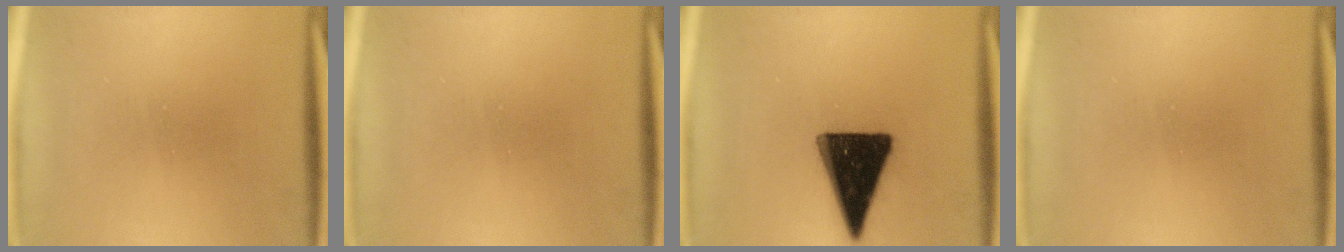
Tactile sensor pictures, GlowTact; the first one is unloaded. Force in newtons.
{"total": 0.0}
{"total": 18.2}
{"total": 0.0}